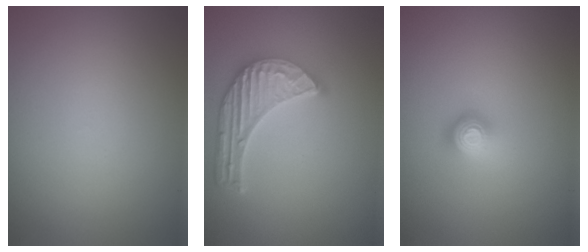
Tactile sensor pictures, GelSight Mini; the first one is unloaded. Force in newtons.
{"total": 5.7, "press": 4.4, "slide": 3.6}
{"total": 2.2, "press": 1.5, "slide": 1.6}